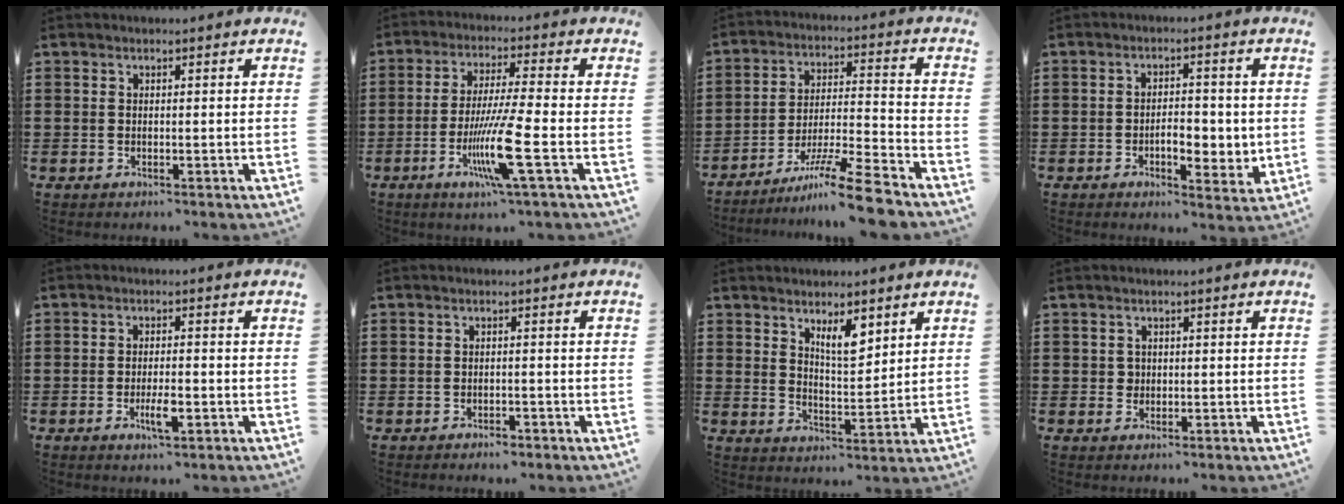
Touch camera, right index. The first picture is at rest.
{"total": 10.7, "force": [-3.8, 0.3, 10.0], "torque": [-0.199, -0.019, -0.073]}
{"total": 11.0, "force": [-9.0, -0.3, 6.3], "torque": [-0.105, 0.016, -0.174]}
{"total": 5.3, "force": [-0.9, 2.7, 4.4], "torque": [-0.064, 0.002, -0.021]}
{"total": 4.2, "force": [-1.6, 1.1, 3.7], "torque": [-0.074, -0.002, -0.031]}
{"total": 1.4, "force": [-1.3, 0.3, 0.3], "torque": [-0.012, 0.000, -0.027]}
{"total": 5.4, "force": [3.5, 1.9, 3.6], "torque": [-0.063, -0.007, 0.057]}
{"total": 1.1, "force": [0.2, 1.0, 0.4], "torque": [-0.010, 0.005, 0.004]}